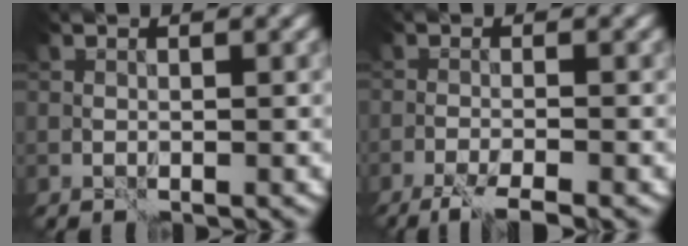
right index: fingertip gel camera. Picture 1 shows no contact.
{"total": 3.8, "force": [-2.8, 0.3, 2.6], "torque": [-0.045, -0.009, -0.053]}